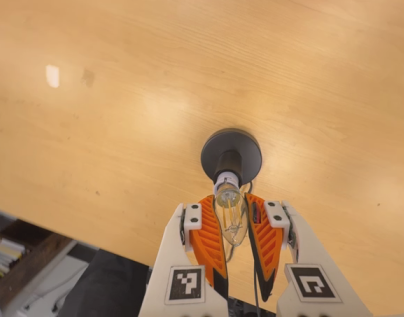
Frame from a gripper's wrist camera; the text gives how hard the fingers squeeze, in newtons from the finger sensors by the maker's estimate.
{"total": 21.2, "left": 25.0, "right": 17.3}